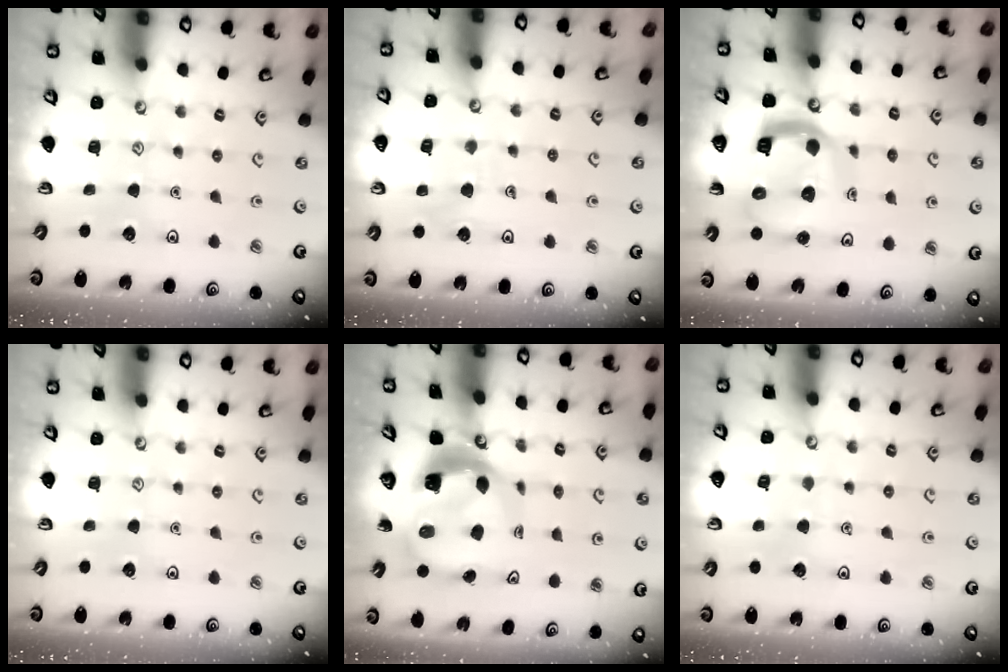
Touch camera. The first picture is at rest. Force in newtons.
{"total": 5.6, "press": 5.5, "slide": 0.5}
{"total": 14.1, "press": 14.0, "slide": 1.8}
{"total": 0.0}
{"total": 8.7, "press": 8.5, "slide": 1.4}
{"total": 2.9, "press": 2.9, "slide": 0.3}